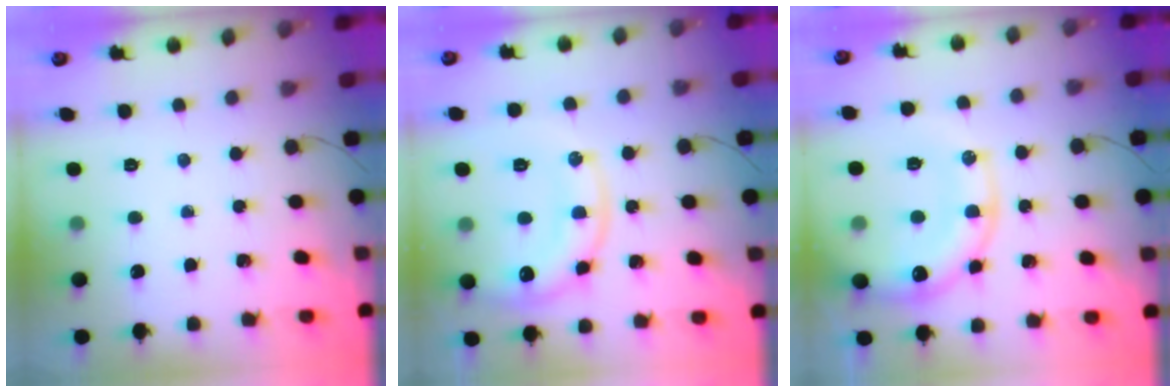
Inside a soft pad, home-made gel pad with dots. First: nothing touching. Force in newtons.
{"total": 14.9, "press": 14.9, "slide": 1.1}
{"total": 19.8, "press": 19.5, "slide": 3.2}